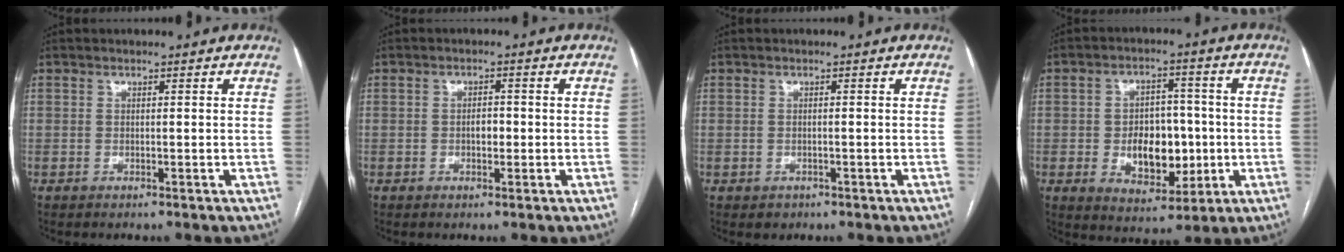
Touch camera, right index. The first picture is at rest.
{"total": 2.0, "force": [-0.4, 1.1, 1.7], "torque": [-0.025, 0.004, -0.005]}
{"total": 1.4, "force": [-0.7, 1.2, 0.3], "torque": [-0.003, 0.003, -0.004]}
{"total": 9.7, "force": [-1.3, 6.0, 7.6], "torque": [-0.122, 0.013, -0.010]}